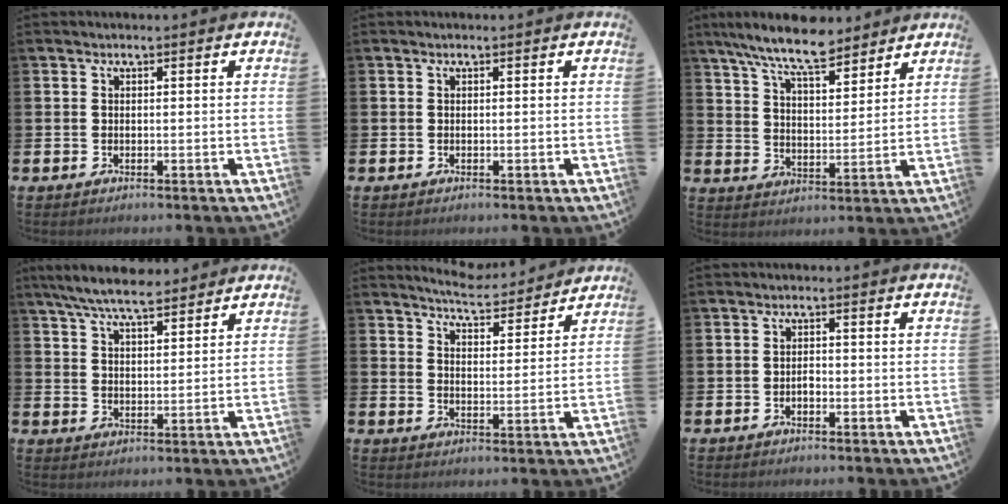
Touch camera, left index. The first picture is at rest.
{"total": 0.0}
{"total": 9.6, "force": [8.6, 2.1, 3.8], "torque": [-0.099, -0.031, 0.156]}
{"total": 7.3, "force": [6.7, 1.4, 2.6], "torque": [-0.067, -0.023, 0.122]}
{"total": 6.0, "force": [5.9, 0.6, 0.8], "torque": [-0.025, -0.040, 0.105]}
{"total": 1.1, "force": [-0.5, 0.7, 0.7], "torque": [-0.007, -0.001, -0.013]}